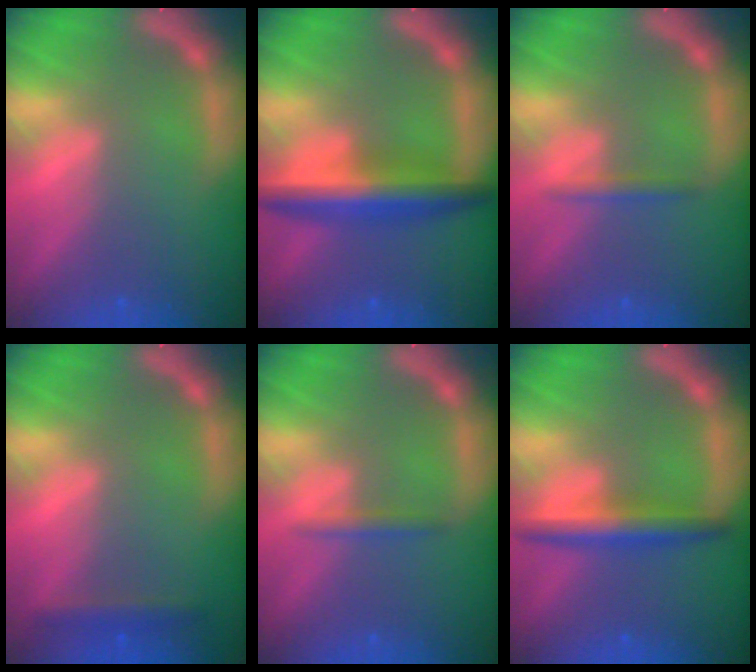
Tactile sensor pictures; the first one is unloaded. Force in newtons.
{"total": 6.0}
{"total": 1.4}
{"total": 1.9}
{"total": 1.4}
{"total": 3.9}